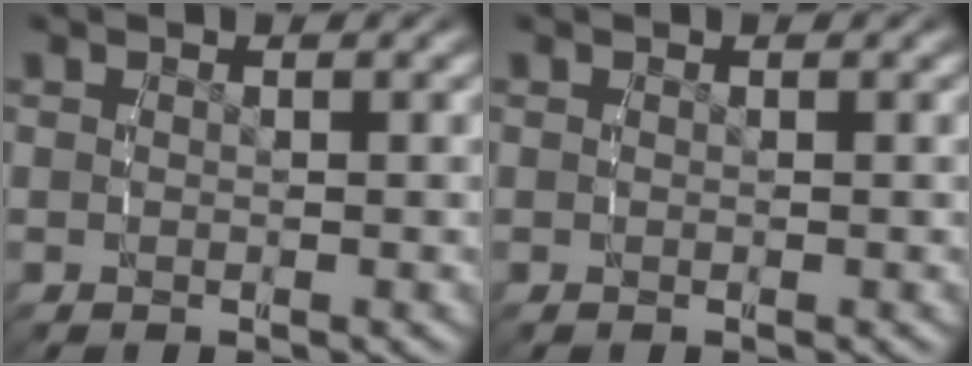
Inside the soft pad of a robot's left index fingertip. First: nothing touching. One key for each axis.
{"total": 0.0}